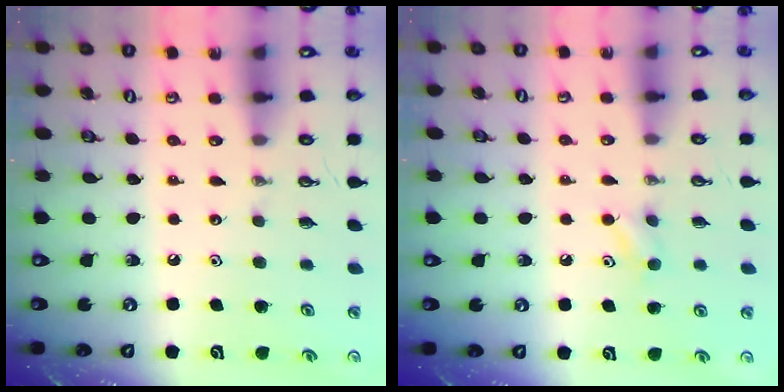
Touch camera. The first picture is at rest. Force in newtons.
{"total": 4.0, "press": 4.0, "slide": 0.4}